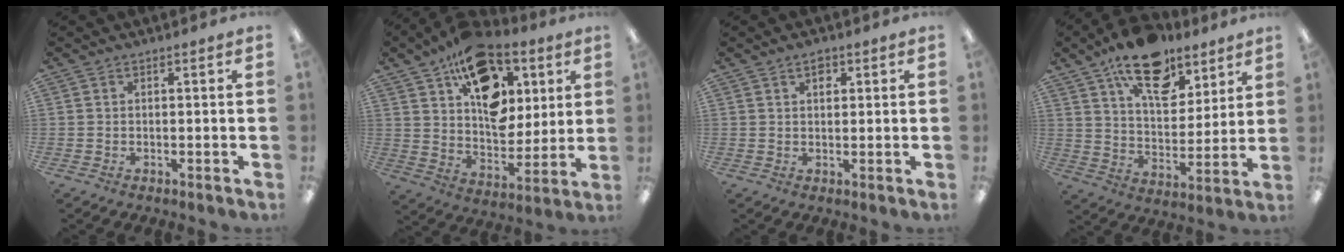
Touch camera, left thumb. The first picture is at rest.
{"total": 19.7, "force": [9.5, 13.2, 11.2], "torque": [-0.155, -0.048, 0.171]}
{"total": 2.5, "force": [1.4, 1.4, 1.4], "torque": [-0.015, -0.004, 0.022]}
{"total": 18.4, "force": [12.3, 9.3, 10.0], "torque": [-0.156, -0.058, 0.215]}